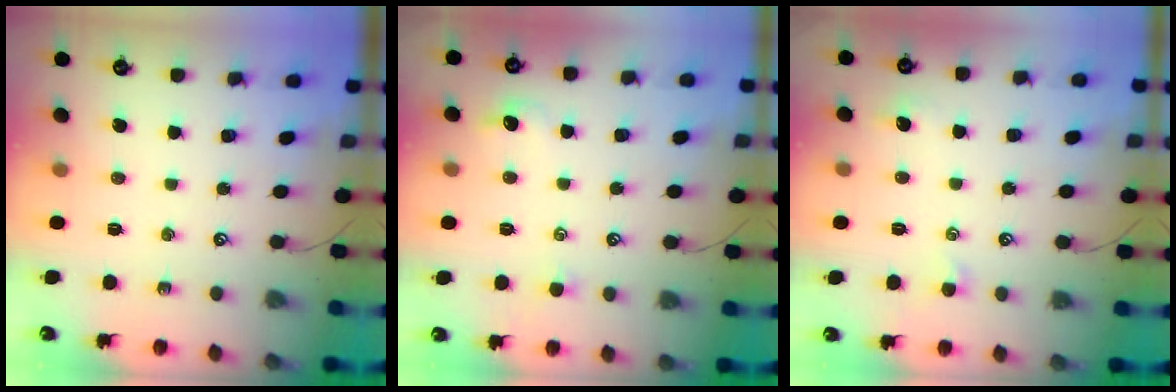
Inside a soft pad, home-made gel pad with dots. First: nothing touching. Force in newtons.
{"total": 1.4, "press": 1.3, "slide": 0.6}
{"total": 0.0}